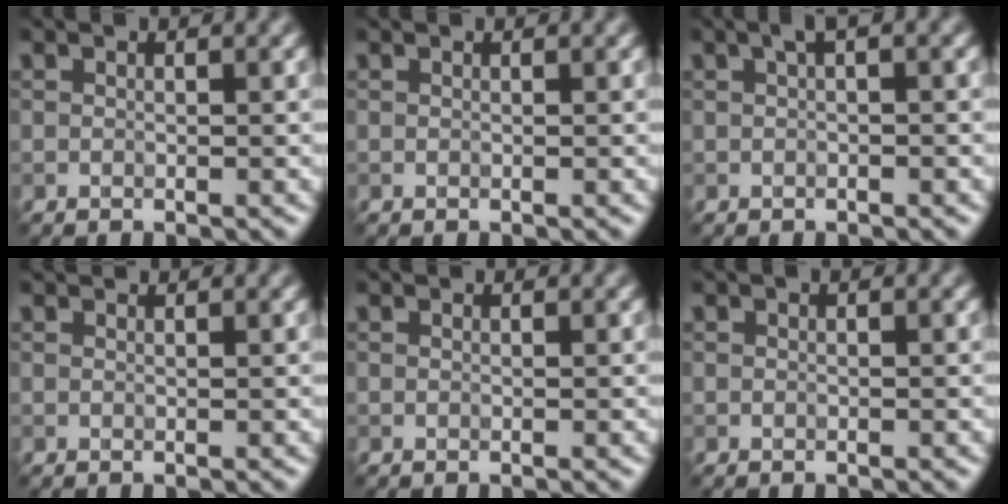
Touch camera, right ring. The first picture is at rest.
{"total": 0.0}
{"total": 1.0, "force": [0.3, 0.1, 1.0], "torque": [-0.018, 0.005, 0.006]}
{"total": 1.0, "force": [0.9, 0.2, 0.2], "torque": [-0.008, -0.003, 0.008]}
{"total": 0.0}
{"total": 0.0}